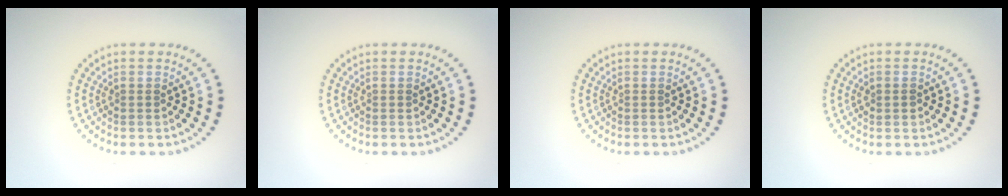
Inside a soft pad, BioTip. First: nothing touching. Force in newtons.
{"total": 0.0}
{"total": 0.0}
{"total": 0.8, "press": 0.7, "slide": 0.1}